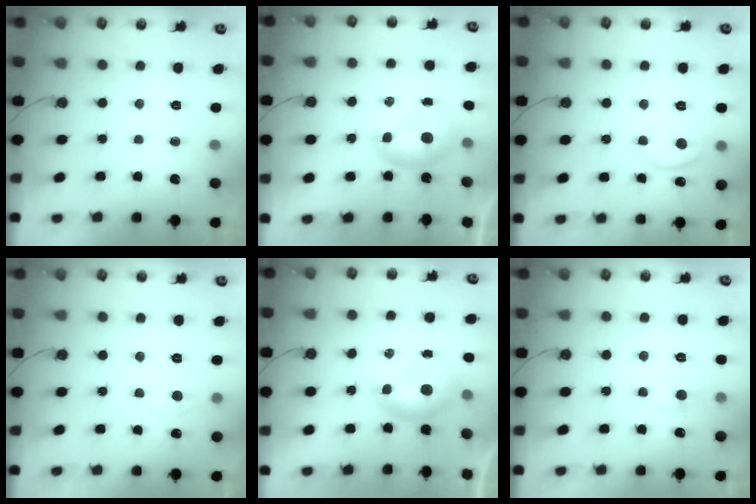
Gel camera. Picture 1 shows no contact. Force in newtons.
{"total": 0.0}
{"total": 4.4, "press": 4.4, "slide": 0.6}
{"total": 1.8, "press": 1.7, "slide": 0.7}
{"total": 0.0}
{"total": 0.0}